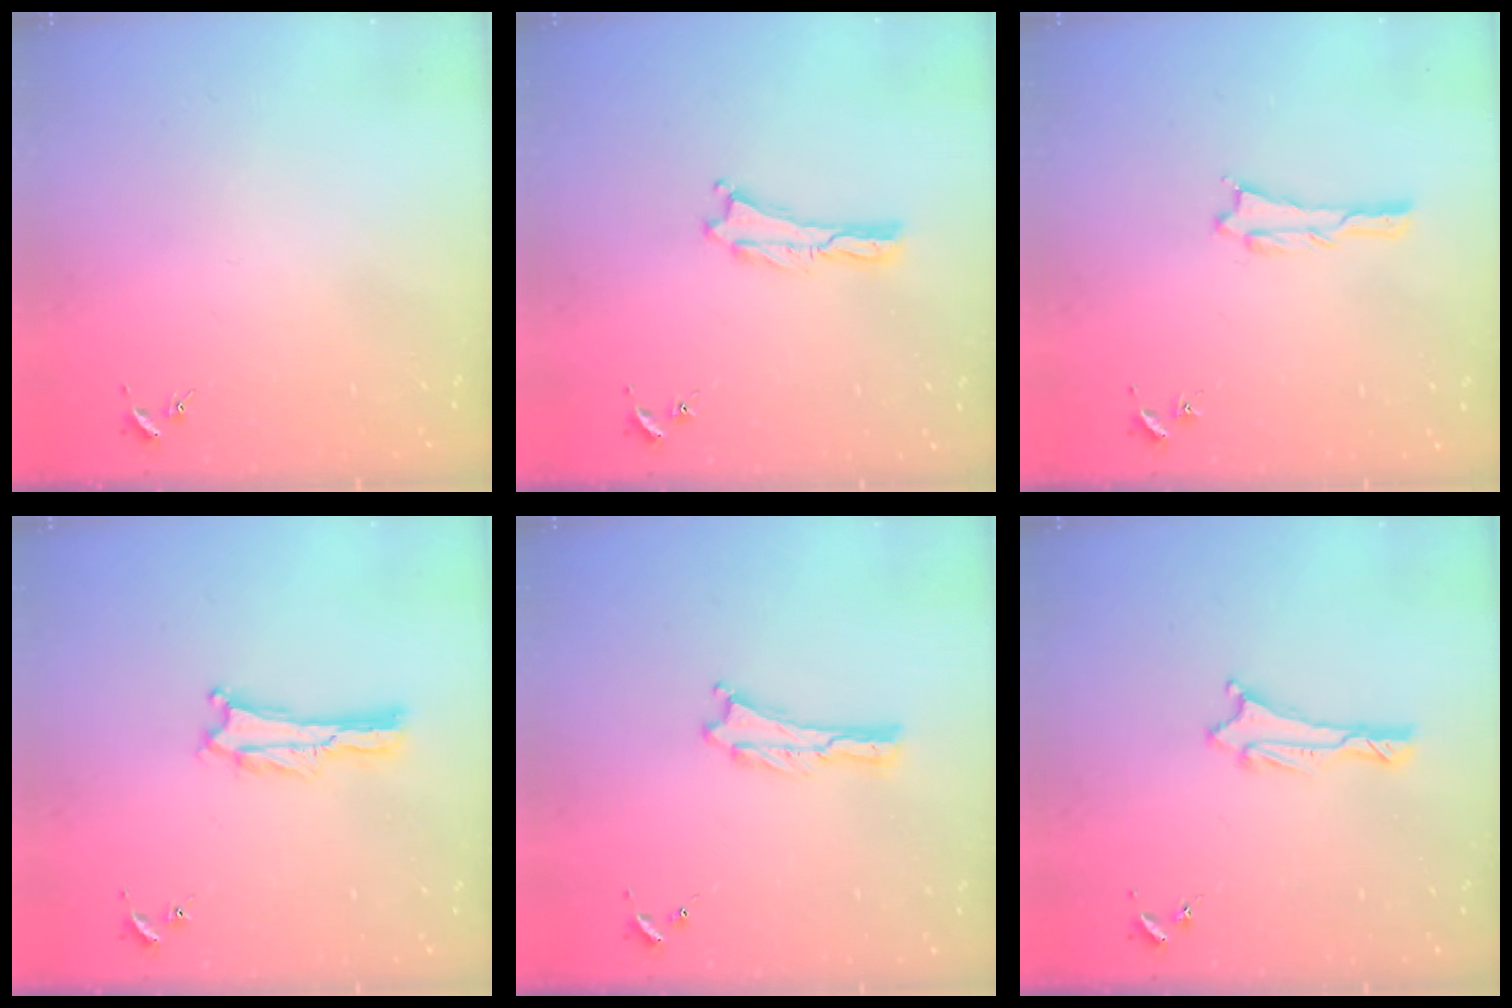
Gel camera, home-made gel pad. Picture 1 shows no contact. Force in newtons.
{"total": 0.0}
{"total": 0.6, "press": 0.6, "slide": 0.1}
{"total": 0.0}
{"total": 0.0}
{"total": 1.0, "press": 1.0, "slide": 0.2}